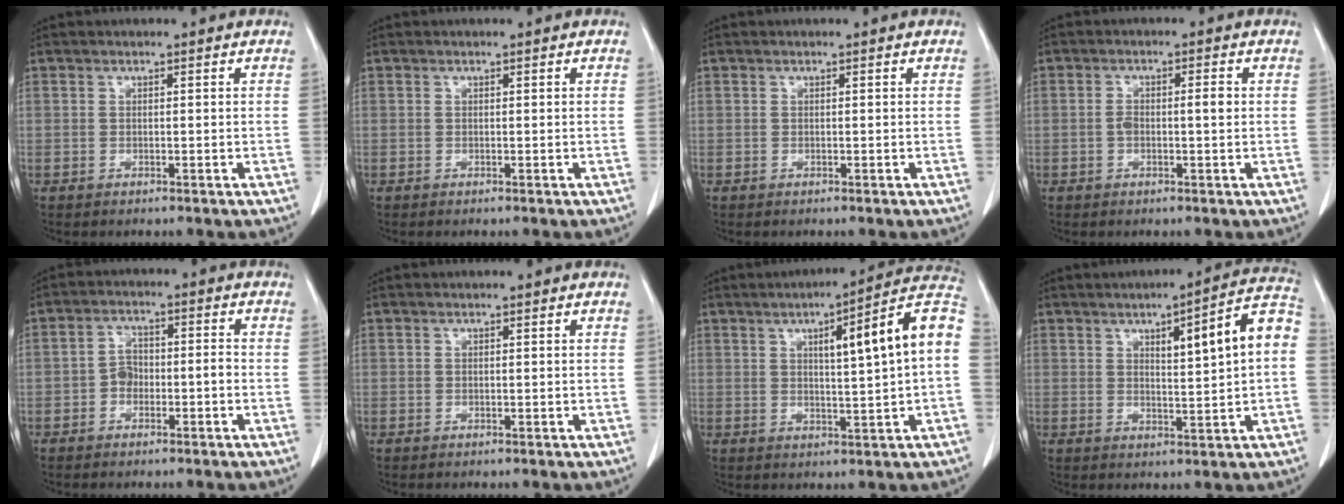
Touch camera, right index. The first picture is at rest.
{"total": 0.0}
{"total": 0.0}
{"total": 3.0, "force": [0.0, 1.0, 2.9], "torque": [-0.052, 0.012, 0.004]}
{"total": 3.7, "force": [-1.3, 1.1, 3.3], "torque": [-0.058, 0.022, -0.016]}
{"total": 0.0}
{"total": 13.4, "force": [2.2, 0.4, 13.2], "torque": [-0.183, 0.027, 0.027]}
{"total": 10.3, "force": [1.8, 0.8, 10.1], "torque": [-0.138, 0.022, 0.024]}